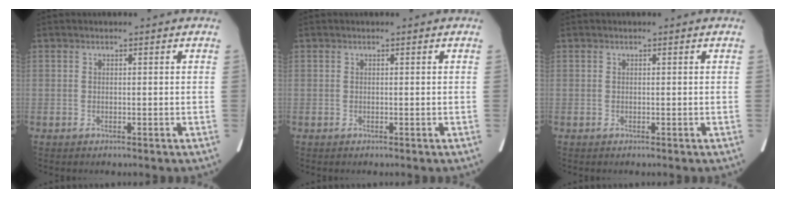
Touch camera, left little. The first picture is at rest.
{"total": 0.0}
{"total": 0.0}